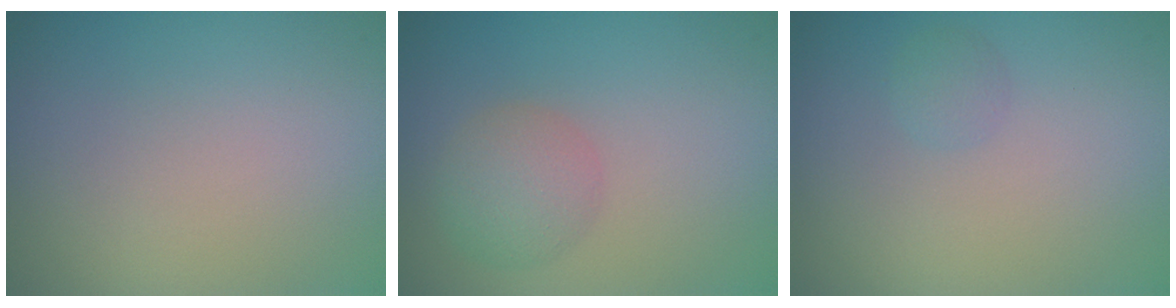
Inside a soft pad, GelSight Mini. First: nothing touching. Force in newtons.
{"total": 3.0, "press": 3.0, "slide": 0.0}
{"total": 0.9, "press": 0.8, "slide": 0.1}